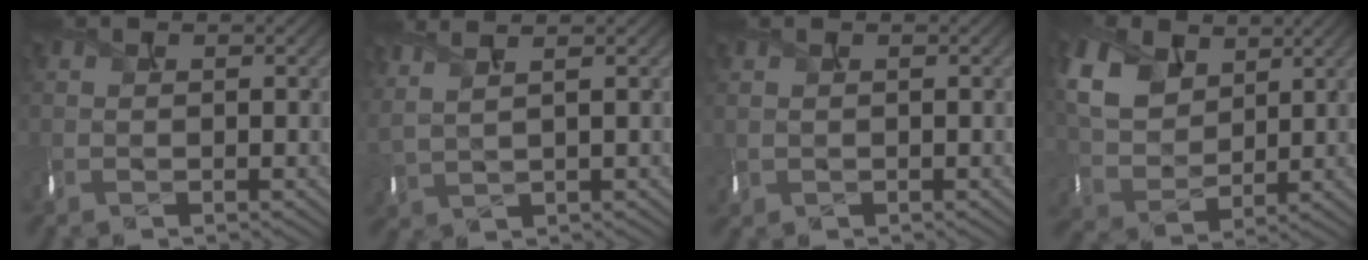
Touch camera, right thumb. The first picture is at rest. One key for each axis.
{"total": 3.9, "fx": 2.6, "fy": 1.2, "fz": 2.7, "tx": -0.068, "ty": 0.006, "tz": 0.058}
{"total": 0.8, "fx": 0.2, "fy": 0.5, "fz": 0.5, "tx": -0.020, "ty": -0.005, "tz": 0.011}
{"total": 8.9, "fx": 4.6, "fy": 6.2, "fz": 4.6, "tx": -0.146, "ty": 0.001, "tz": 0.094}